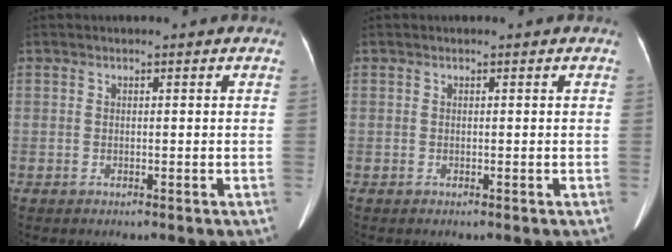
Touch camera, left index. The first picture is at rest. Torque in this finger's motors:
{"motor_torque": [0.00, 0.00, 0.00, 0.00]}